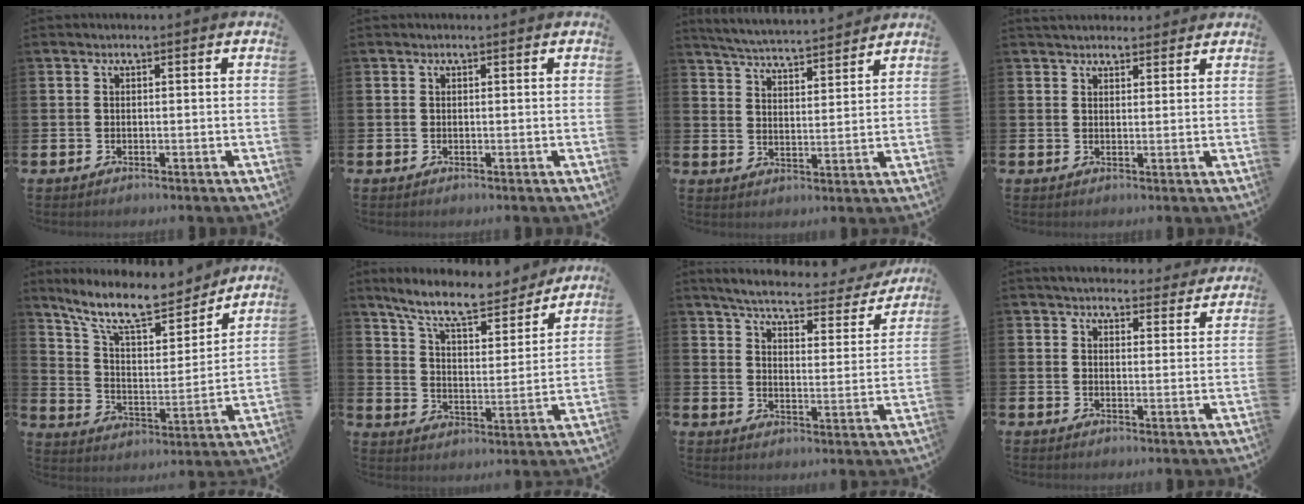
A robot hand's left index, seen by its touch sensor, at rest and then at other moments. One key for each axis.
{"total": 0.0}
{"total": 5.3, "fx": 5.3, "fy": 0.1, "fz": 0.6, "tx": -0.033, "ty": -0.037, "tz": 0.093}
{"total": 3.1, "fx": 3.0, "fy": 1.0, "fz": 0.3, "tx": -0.002, "ty": -0.011, "tz": 0.053}
{"total": 12.4, "fx": 10.5, "fy": 3.4, "fz": 5.6, "tx": -0.136, "ty": -0.062, "tz": 0.184}
{"total": 10.1, "fx": 9.0, "fy": 2.1, "fz": 4.2, "tx": -0.105, "ty": -0.056, "tz": 0.154}
{"total": 5.3, "fx": 4.9, "fy": 0.8, "fz": 1.9, "tx": -0.056, "ty": -0.036, "tz": 0.077}
{"total": 4.6, "fx": 4.5, "fy": 0.9, "fz": 0.5, "tx": -0.013, "ty": -0.026, "tz": 0.080}